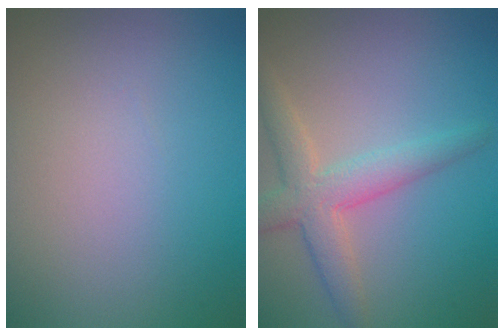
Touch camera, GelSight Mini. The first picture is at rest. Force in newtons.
{"total": 4.2, "press": 4.2, "slide": 0.3}